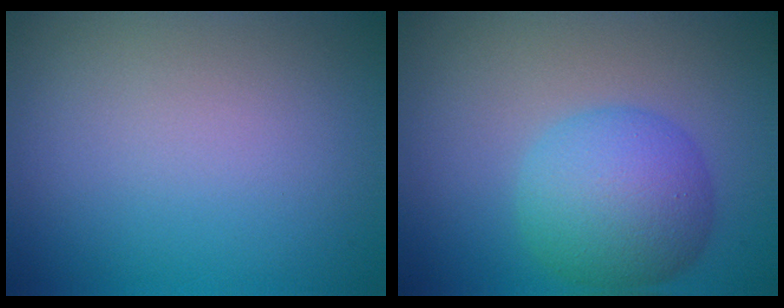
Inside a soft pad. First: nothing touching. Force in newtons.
{"total": 6.4, "press": 6.3, "slide": 0.1}